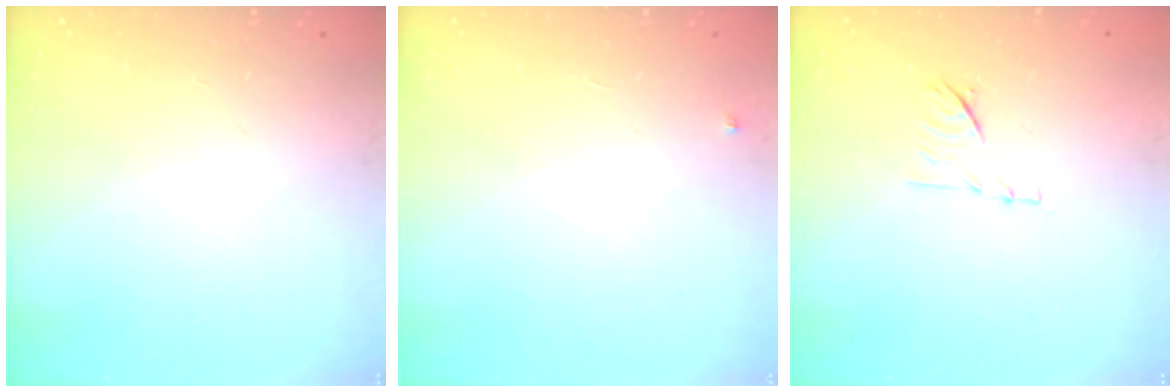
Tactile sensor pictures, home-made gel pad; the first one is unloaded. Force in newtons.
{"total": 2.7, "press": 2.7, "slide": 0.4}
{"total": 6.9, "press": 6.8, "slide": 1.0}